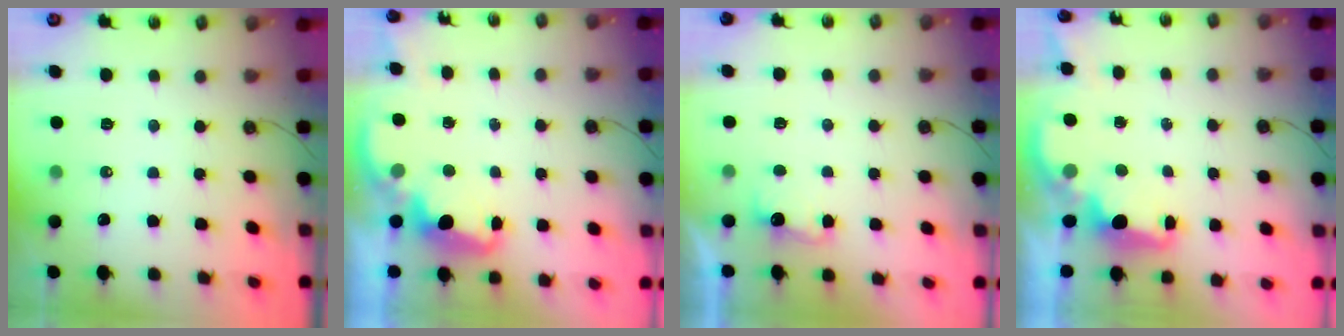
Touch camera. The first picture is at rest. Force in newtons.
{"total": 2.5, "press": 2.4, "slide": 0.7}
{"total": 2.8, "press": 2.7, "slide": 0.8}
{"total": 2.2, "press": 2.1, "slide": 0.8}